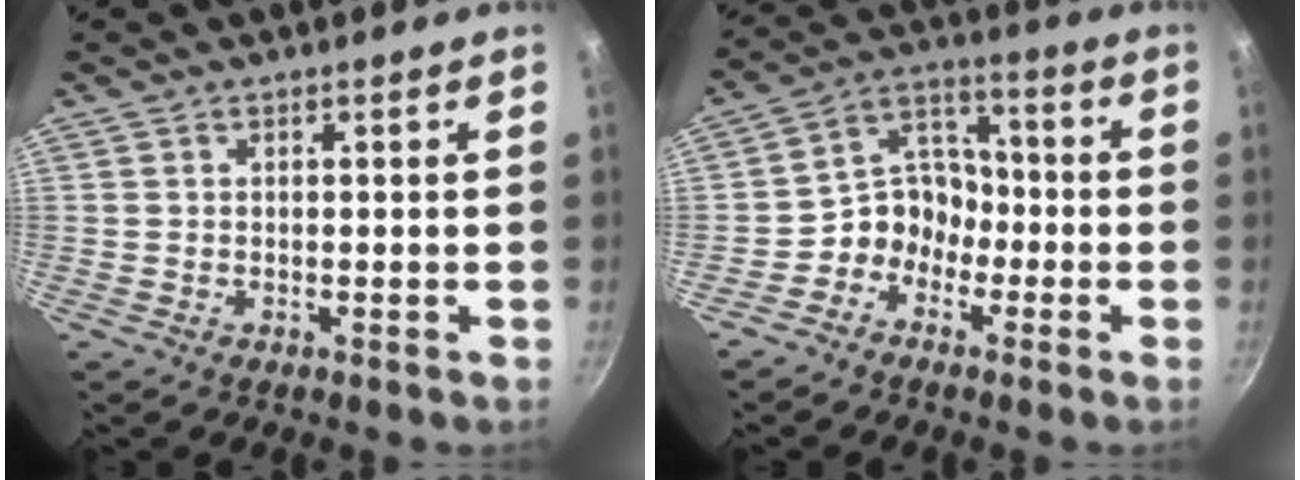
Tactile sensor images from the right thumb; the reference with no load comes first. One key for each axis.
{"total": 8.9, "fx": -3.6, "fy": 7.3, "fz": 3.5, "tx": -0.025, "ty": 0.058, "tz": -0.078}